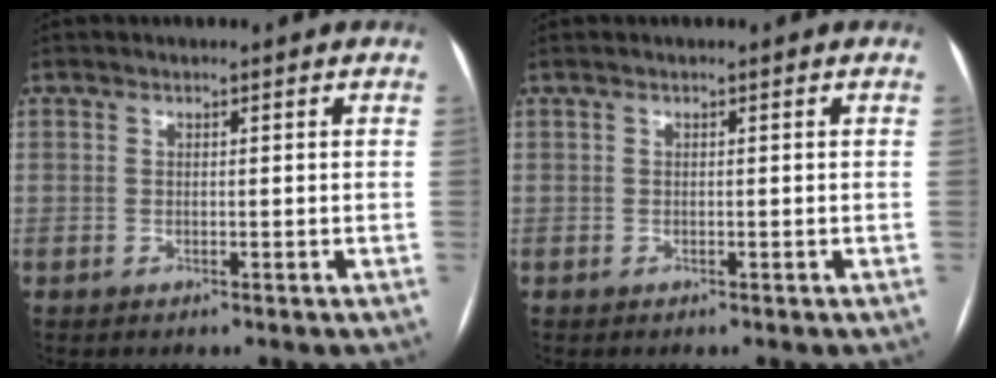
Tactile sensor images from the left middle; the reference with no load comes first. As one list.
[{"total": 0.0}]